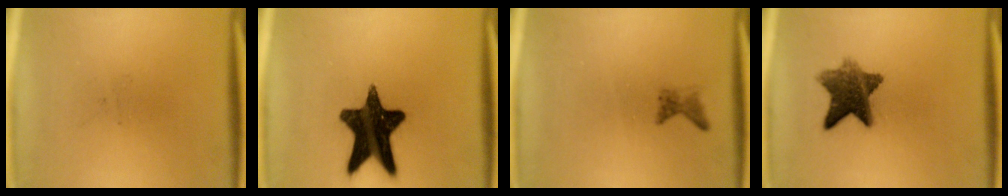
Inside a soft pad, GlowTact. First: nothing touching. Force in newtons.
{"total": 16.2}
{"total": 1.2}
{"total": 8.7}